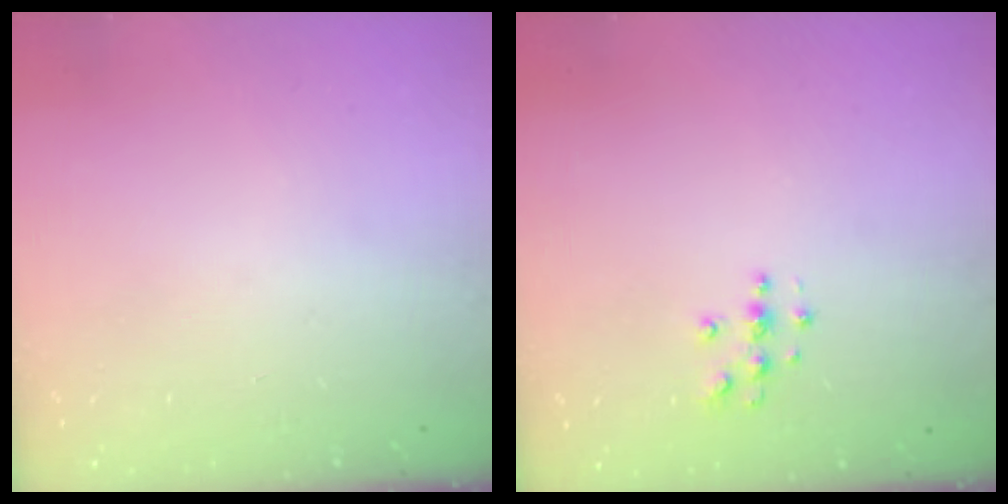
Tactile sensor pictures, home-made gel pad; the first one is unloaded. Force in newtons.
{"total": 3.8, "press": 3.8, "slide": 0.4}